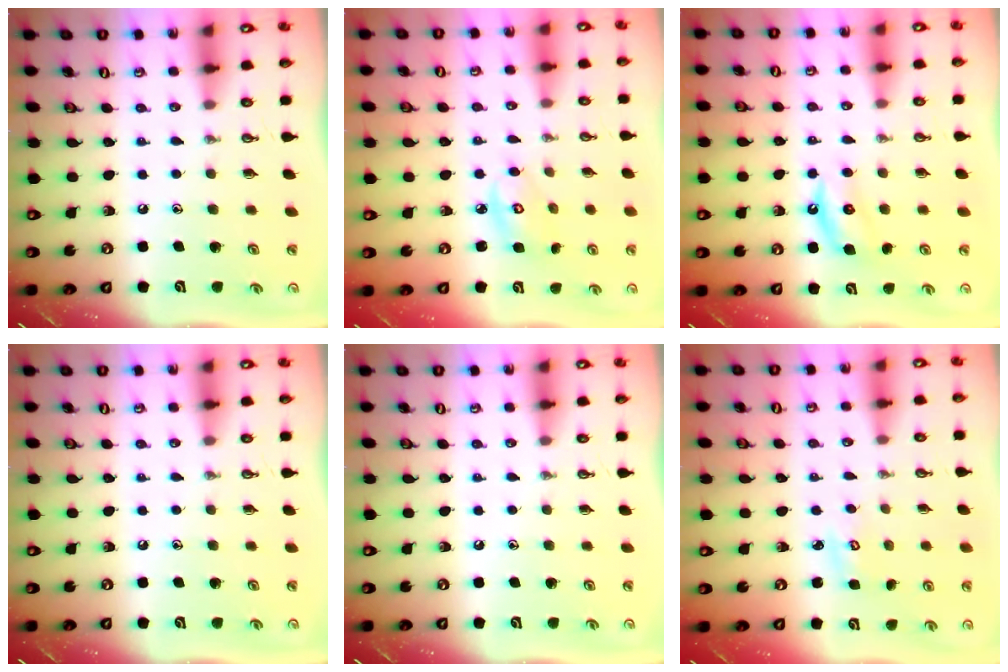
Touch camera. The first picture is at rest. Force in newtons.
{"total": 5.1, "press": 5.1, "slide": 0.2}
{"total": 4.6, "press": 4.5, "slide": 0.5}
{"total": 0.0}
{"total": 0.0}
{"total": 2.5, "press": 2.5, "slide": 0.2}